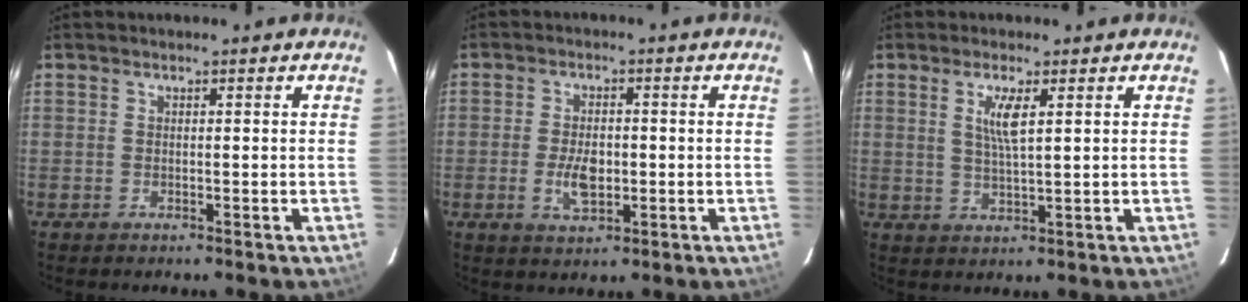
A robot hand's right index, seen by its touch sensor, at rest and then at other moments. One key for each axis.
{"total": 5.9, "fx": -1.2, "fy": 3.1, "fz": 4.9, "tx": -0.095, "ty": -0.002, "tz": -0.019}
{"total": 4.4, "fx": 1.6, "fy": 0.5, "fz": 4.0, "tx": -0.080, "ty": -0.005, "tz": 0.031}